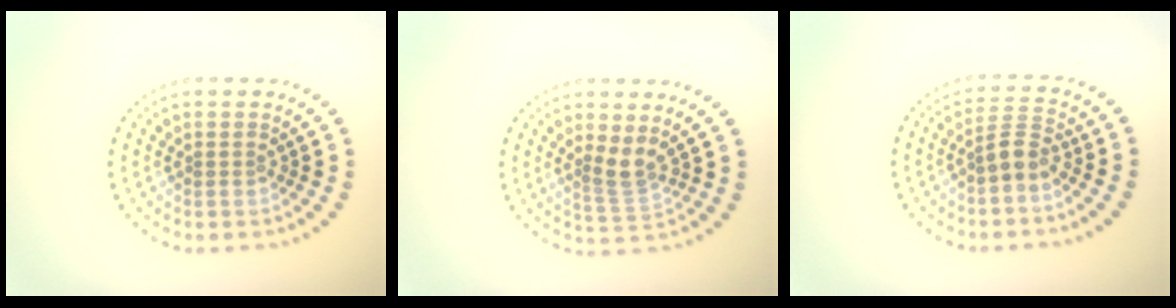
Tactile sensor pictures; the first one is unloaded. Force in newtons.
{"total": 2.2, "press": 1.6, "slide": 1.5}
{"total": 2.3, "press": 1.8, "slide": 1.5}